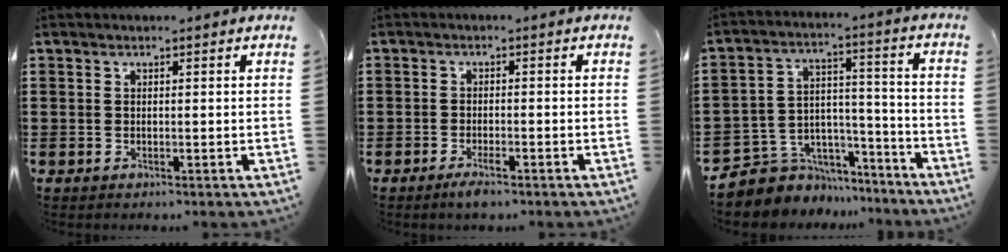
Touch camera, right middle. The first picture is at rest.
{"total": 2.0, "force": [-1.5, 0.4, 1.3], "torque": [-0.029, -0.003, -0.031]}
{"total": 5.6, "force": [-4.3, 3.5, -0.1], "torque": [-0.015, 0.006, -0.084]}